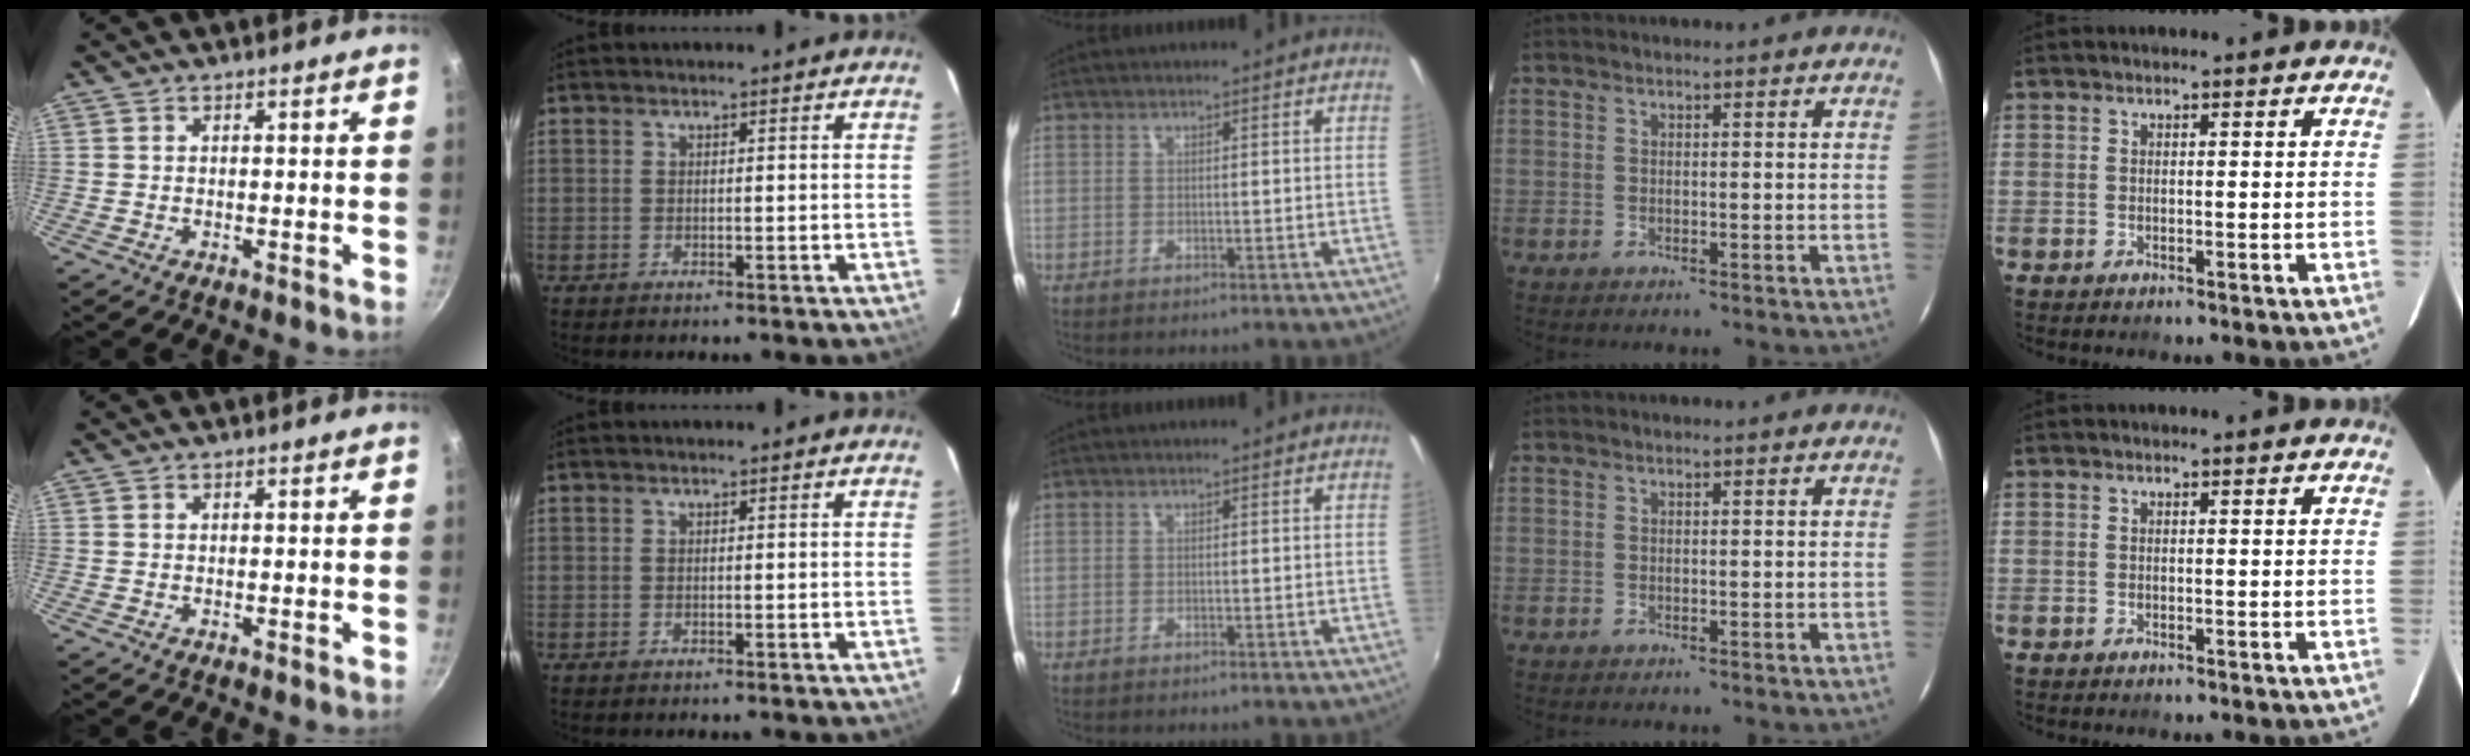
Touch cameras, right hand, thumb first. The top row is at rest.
{}